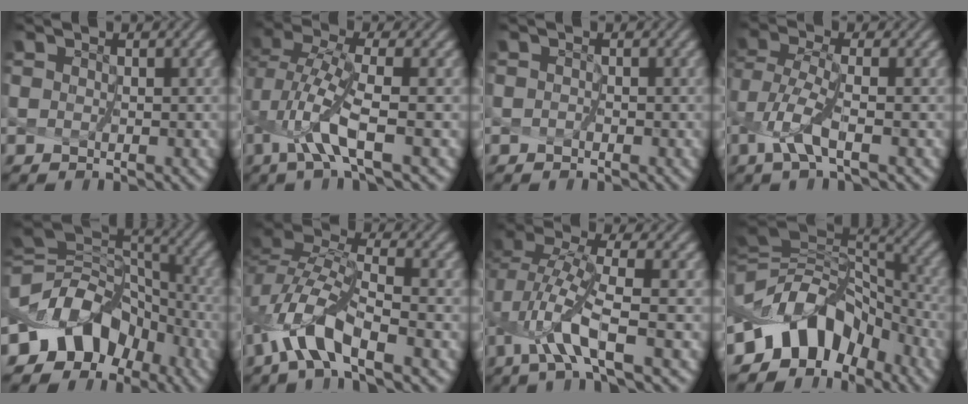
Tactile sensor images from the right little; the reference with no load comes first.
{"total": 4.8, "force": [-1.4, 0.7, 4.6], "torque": [-0.110, 0.000, -0.021]}
{"total": 0.6, "force": [-0.5, -0.1, -0.2], "torque": [0.003, -0.003, -0.005]}
{"total": 3.6, "force": [-1.4, 0.7, 3.2], "torque": [-0.082, 0.000, -0.025]}
{"total": 8.8, "force": [-4.6, 6.6, 3.6], "torque": [-0.059, 0.008, -0.092]}
{"total": 6.6, "force": [-3.8, 1.8, 5.2], "torque": [-0.115, 0.006, -0.074]}
{"total": 5.2, "force": [-2.0, 0.7, 4.7], "torque": [-0.110, 0.001, -0.035]}
{"total": 8.9, "force": [-4.7, 6.0, 4.5], "torque": [-0.066, 0.020, -0.092]}